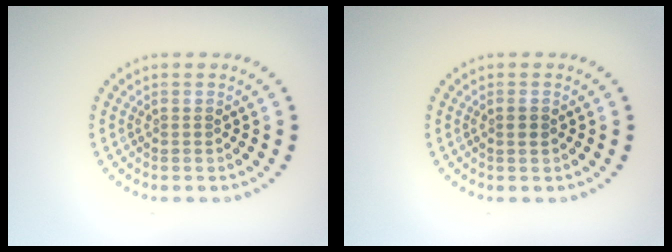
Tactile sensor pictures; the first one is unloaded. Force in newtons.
{"total": 0.9, "press": 0.8, "slide": 0.3}